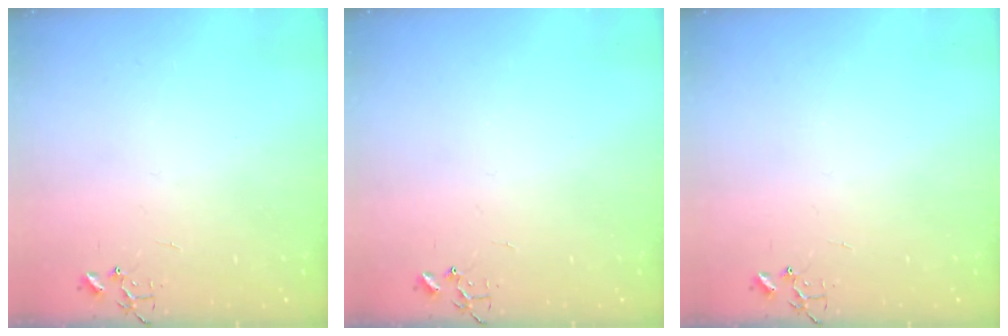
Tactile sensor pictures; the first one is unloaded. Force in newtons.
{"total": 0.0}
{"total": 0.0}